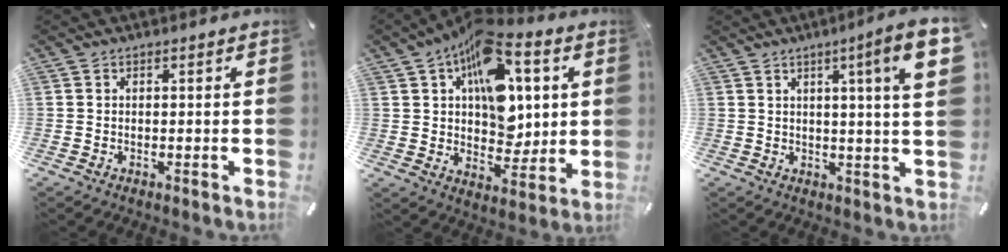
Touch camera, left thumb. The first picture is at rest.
{"total": 16.9, "force": [6.2, 10.7, 11.5], "torque": [-0.160, -0.031, 0.112]}
{"total": 10.4, "force": [3.9, 0.1, 9.6], "torque": [-0.142, -0.016, 0.054]}